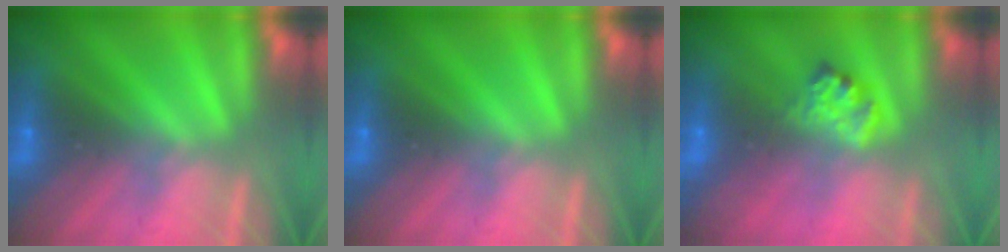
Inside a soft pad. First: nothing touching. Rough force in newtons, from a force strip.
{"total": 0.0}
{"total": 2.4}